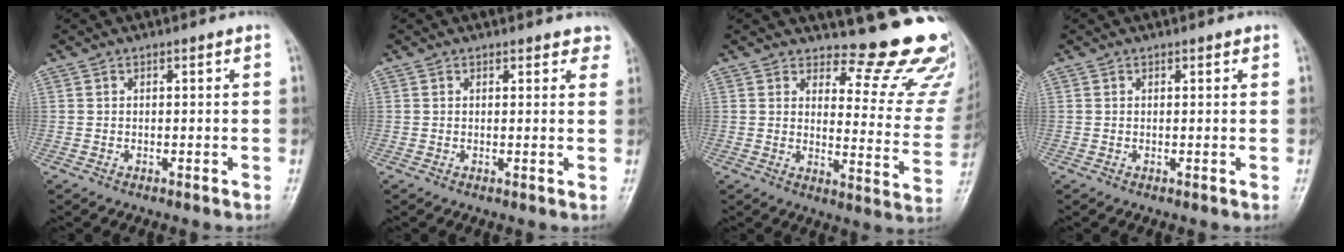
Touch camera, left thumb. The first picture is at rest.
{"total": 4.5, "force": [4.0, 1.8, 0.9], "torque": [0.027, -0.016, 0.028]}
{"total": 16.3, "force": [14.6, 4.2, 6.0], "torque": [-0.026, -0.161, 0.164]}
{"total": 0.9, "force": [0.7, 0.4, 0.5], "torque": [-0.008, -0.003, 0.007]}